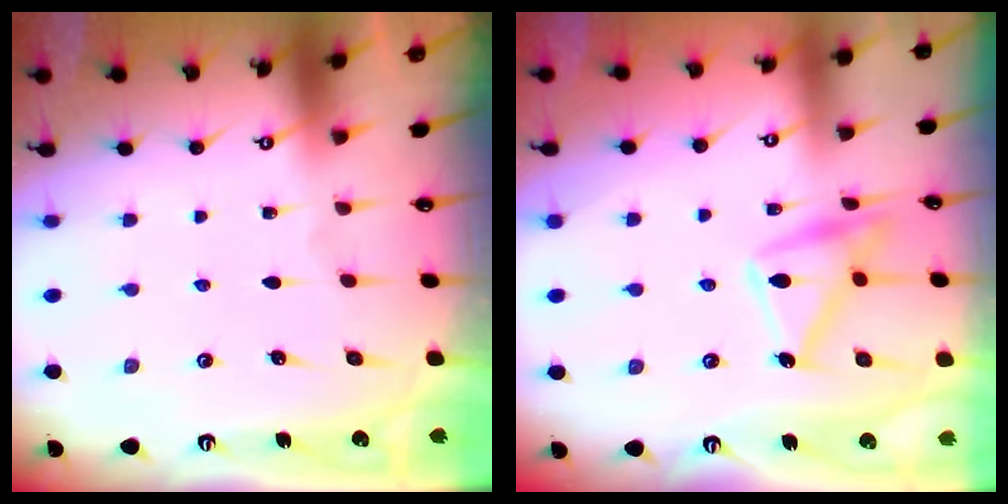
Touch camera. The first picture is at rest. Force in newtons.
{"total": 14.4, "press": 14.4, "slide": 0.7}